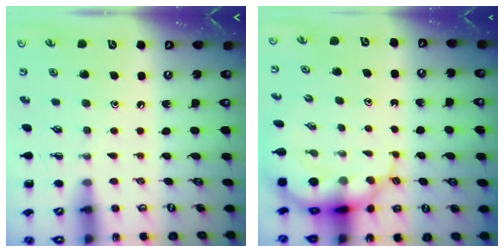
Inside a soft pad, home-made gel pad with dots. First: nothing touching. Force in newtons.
{"total": 8.3, "press": 8.0, "slide": 2.3}